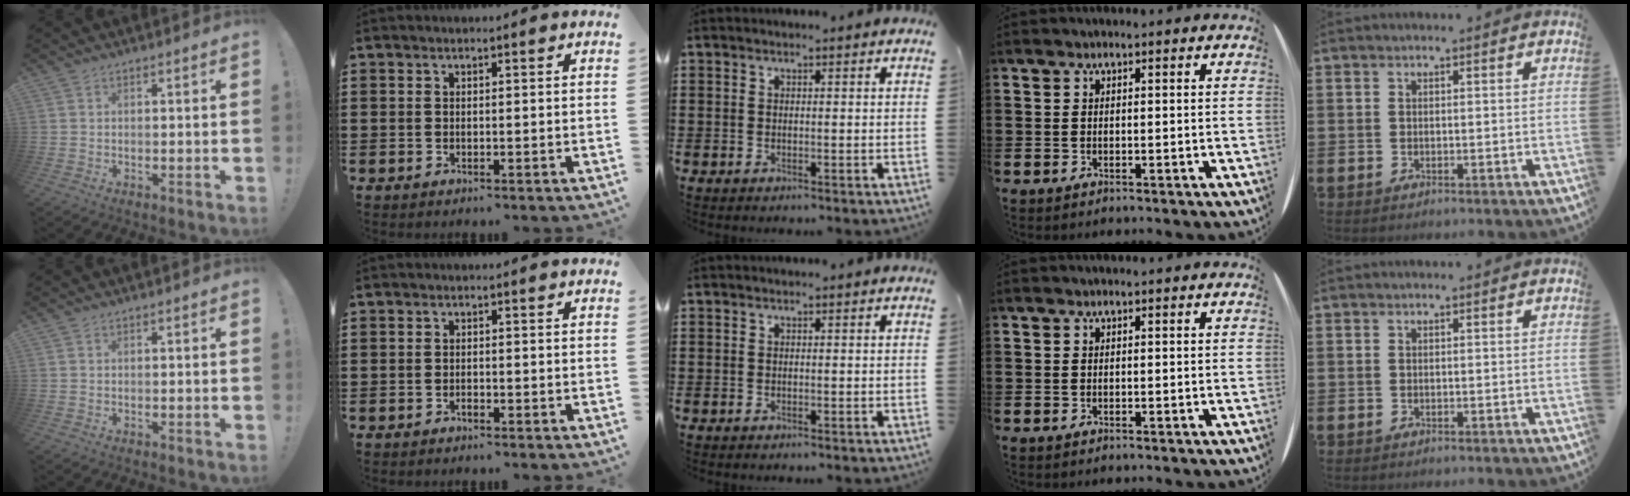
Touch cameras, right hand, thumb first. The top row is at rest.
{"index": {"total": 0.7, "force": [-0.6, 0.3, 0.3], "torque": [-0.007, -0.001, -0.011]}}